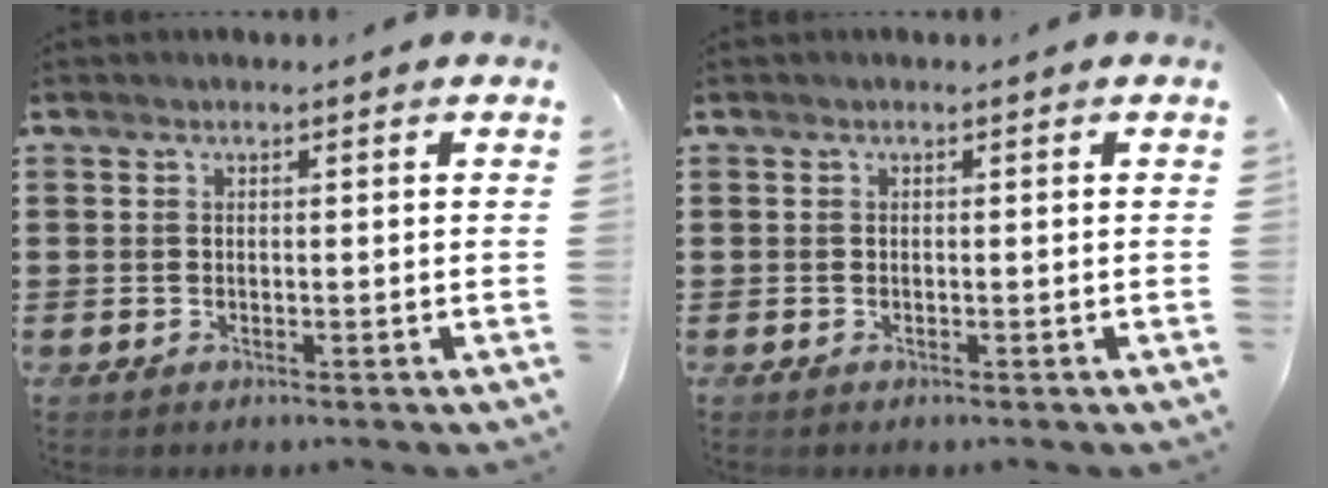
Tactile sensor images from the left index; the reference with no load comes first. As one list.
[{"total": 0.0}]